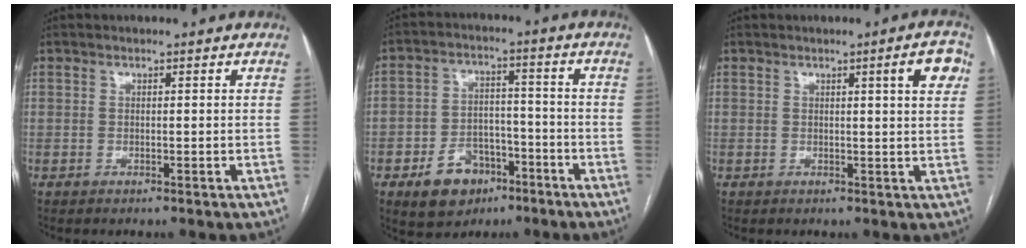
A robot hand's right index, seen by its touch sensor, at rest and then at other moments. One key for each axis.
{"total": 9.1, "fx": -5.0, "fy": 6.3, "fz": 4.3, "tx": -0.074, "ty": 0.017, "tz": -0.073}
{"total": 4.4, "fx": 1.7, "fy": 0.1, "fz": 4.1, "tx": -0.045, "ty": -0.003, "tz": 0.019}